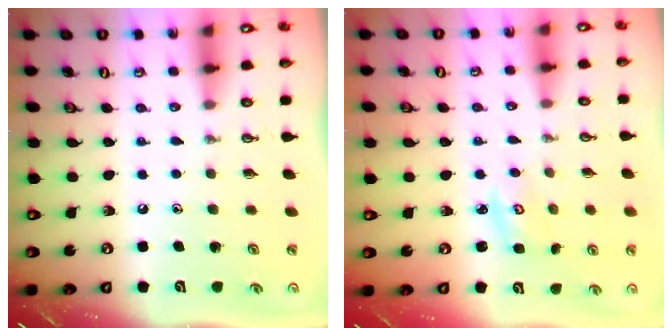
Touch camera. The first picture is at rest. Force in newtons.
{"total": 3.0, "press": 3.0, "slide": 0.4}